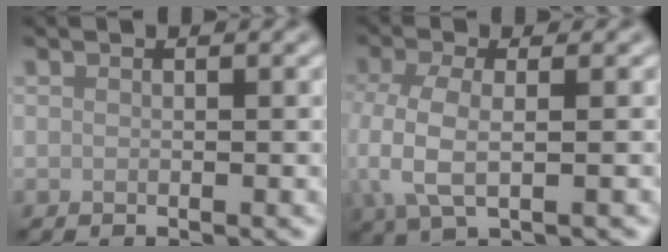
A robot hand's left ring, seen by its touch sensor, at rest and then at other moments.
{"total": 4.7, "force": [-0.8, 1.9, 4.2], "torque": [-0.100, -0.011, -0.017]}